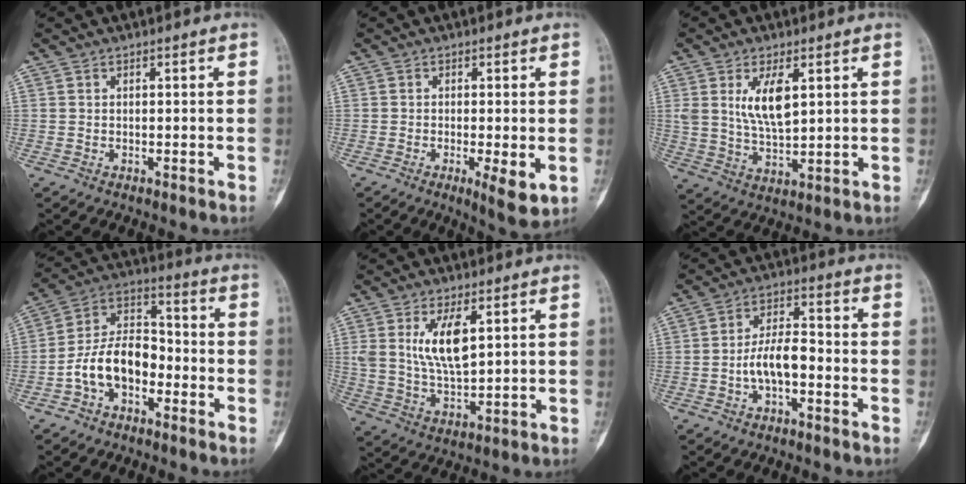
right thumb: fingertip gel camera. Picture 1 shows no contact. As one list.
[{"total": 5.4, "force": [-1.2, 1.4, 5.1], "torque": [-0.081, -0.015, -0.020]}, {"total": 8.5, "force": [2.9, 3.6, 7.1], "torque": [-0.123, -0.018, 0.065]}, {"total": 12.0, "force": [-4.3, 7.5, 8.3], "torque": [-0.136, 0.053, -0.088]}, {"total": 9.6, "force": [3.3, 4.0, 8.1], "torque": [-0.146, -0.020, 0.072]}, {"total": 7.1, "force": [-2.1, 3.3, 5.9], "torque": [-0.106, 0.033, -0.044]}]